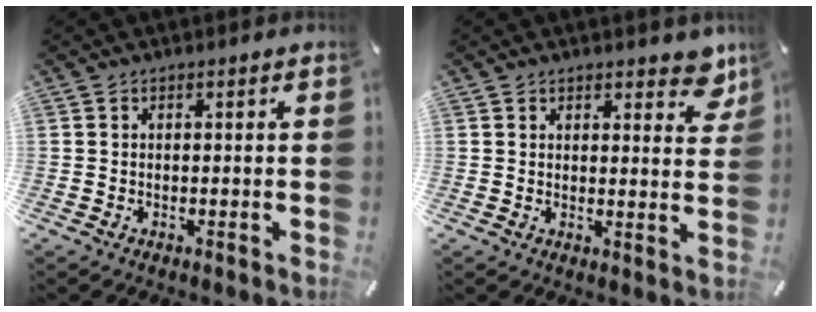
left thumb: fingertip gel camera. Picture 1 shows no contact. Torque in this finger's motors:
{"motor_torque": [0.33, -0.33, 0.09, -0.06, 0.02]}